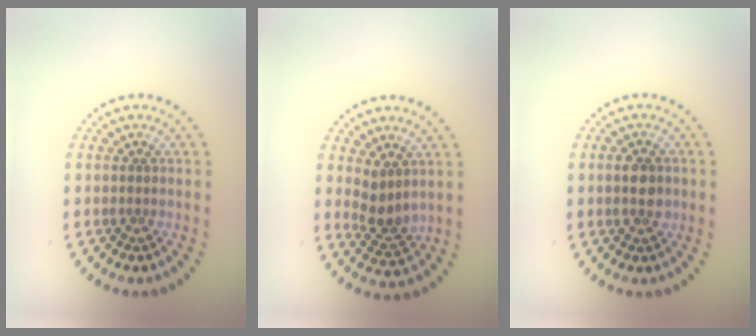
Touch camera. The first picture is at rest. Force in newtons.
{"total": 2.6, "press": 2.0, "slide": 1.6}
{"total": 2.5, "press": 2.5, "slide": 0.2}